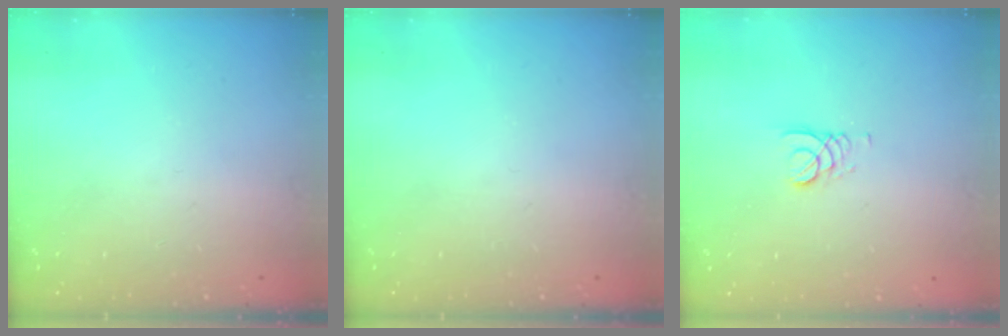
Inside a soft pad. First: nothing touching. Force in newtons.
{"total": 0.0}
{"total": 2.2, "press": 2.2, "slide": 0.3}